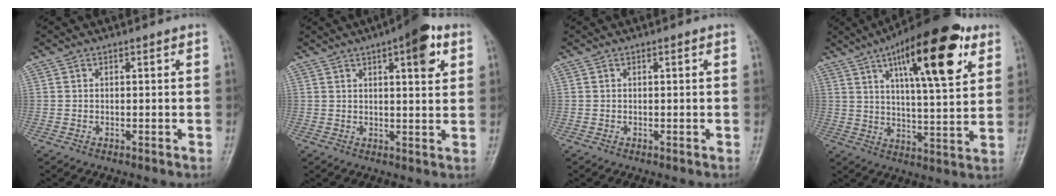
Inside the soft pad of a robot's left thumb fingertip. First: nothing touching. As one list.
[{"total": 8.9, "force": [4.1, 2.8, 7.3], "torque": [-0.085, -0.009, 0.051]}, {"total": 0.0}, {"total": 21.0, "force": [9.9, 6.4, 17.4], "torque": [-0.239, -0.025, 0.150]}]